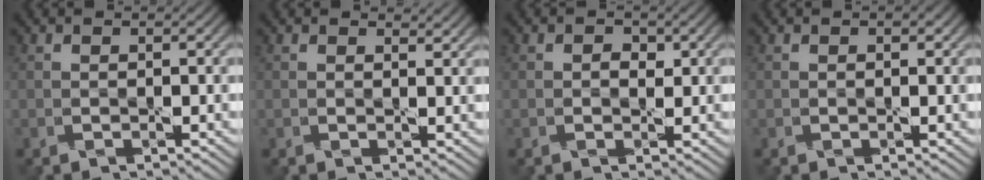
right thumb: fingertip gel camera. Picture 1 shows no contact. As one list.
[{"total": 1.4, "force": [1.3, 0.3, 0.5], "torque": [-0.007, -0.005, 0.018]}, {"total": 1.3, "force": [0.4, 1.0, 0.8], "torque": [-0.008, -0.003, 0.007]}, {"total": 0.7, "force": [0.4, 0.2, 0.6], "torque": [-0.005, 0.001, 0.005]}]